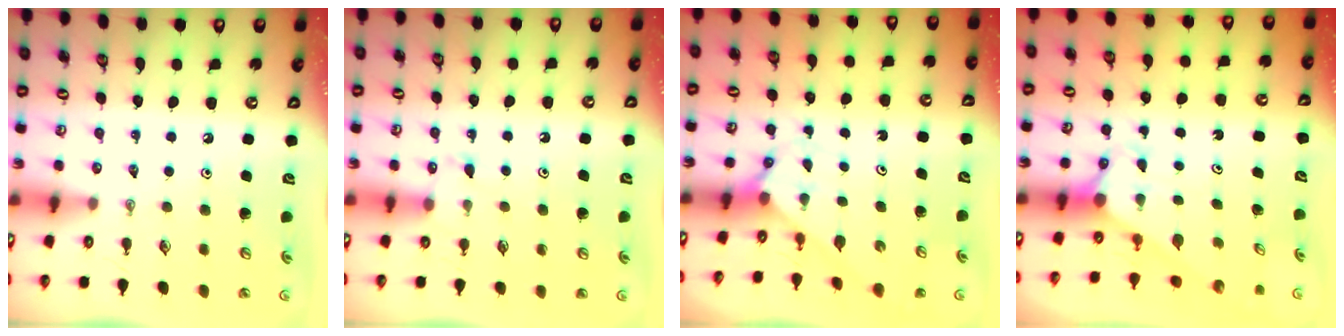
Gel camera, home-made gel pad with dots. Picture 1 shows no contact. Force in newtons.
{"total": 4.6, "press": 4.5, "slide": 0.4}
{"total": 2.6, "press": 2.6, "slide": 0.2}
{"total": 2.7, "press": 2.7, "slide": 0.0}